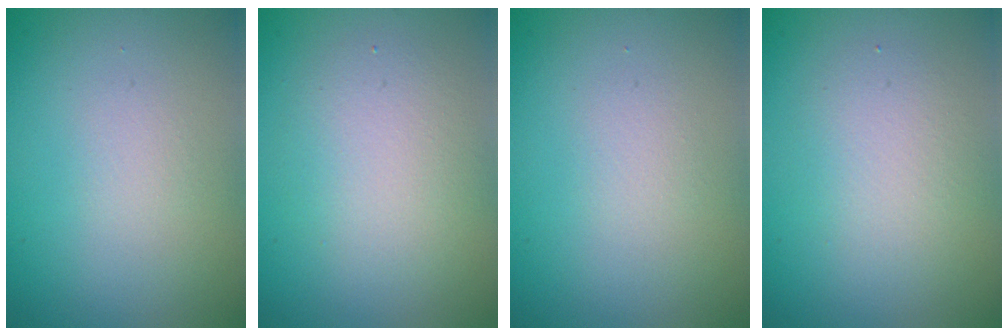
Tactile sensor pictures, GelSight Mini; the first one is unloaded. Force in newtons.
{"total": 3.4, "press": 3.4, "slide": 0.3}
{"total": 0.8, "press": 0.8, "slide": 0.0}
{"total": 2.4, "press": 2.4, "slide": 0.2}